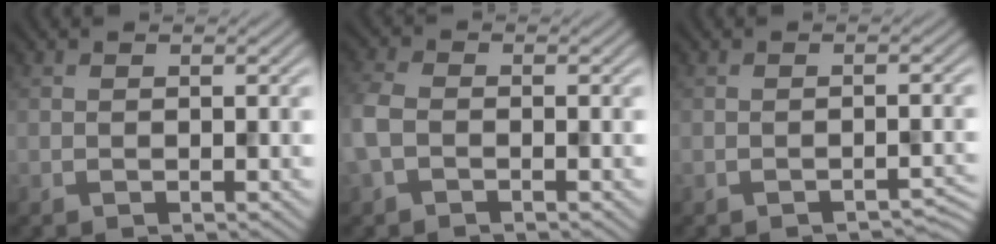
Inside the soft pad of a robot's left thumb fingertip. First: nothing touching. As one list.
[{"total": 3.7, "force": [-1.2, 2.4, 2.5], "torque": [-0.074, 0.001, -0.034]}, {"total": 1.5, "force": [-1.4, 0.2, 0.6], "torque": [-0.004, 0.002, -0.021]}]